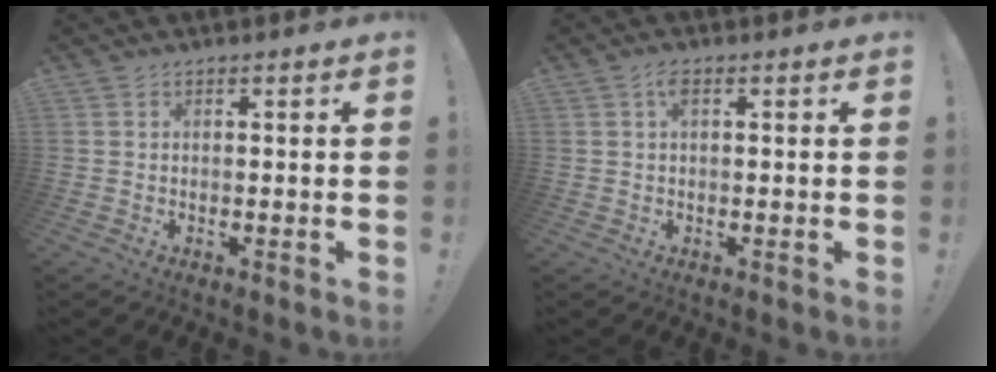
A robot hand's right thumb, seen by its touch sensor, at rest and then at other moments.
{"total": 2.4, "force": [0.6, 0.9, 2.1], "torque": [-0.043, 0.007, 0.009]}